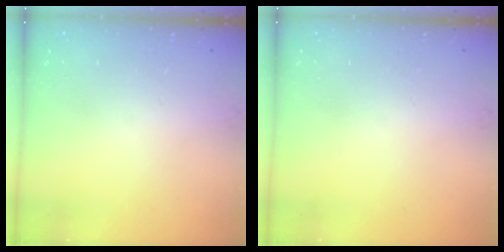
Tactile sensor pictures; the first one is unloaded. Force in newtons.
{"total": 0.0}